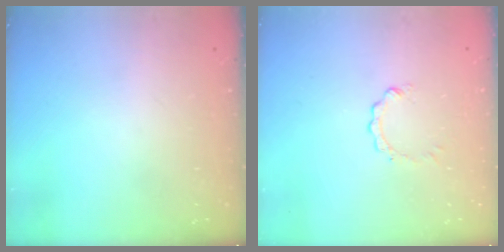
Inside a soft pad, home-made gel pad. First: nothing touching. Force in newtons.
{"total": 0.0}